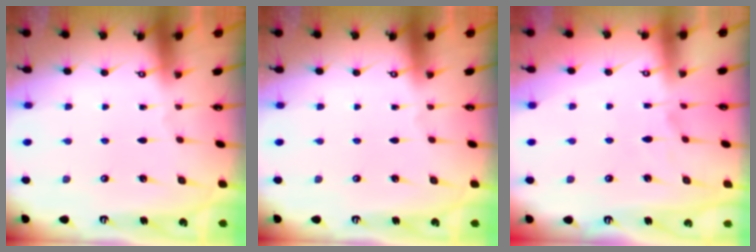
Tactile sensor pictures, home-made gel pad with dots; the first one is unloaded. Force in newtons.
{"total": 0.0}
{"total": 1.8, "press": 1.4, "slide": 1.1}